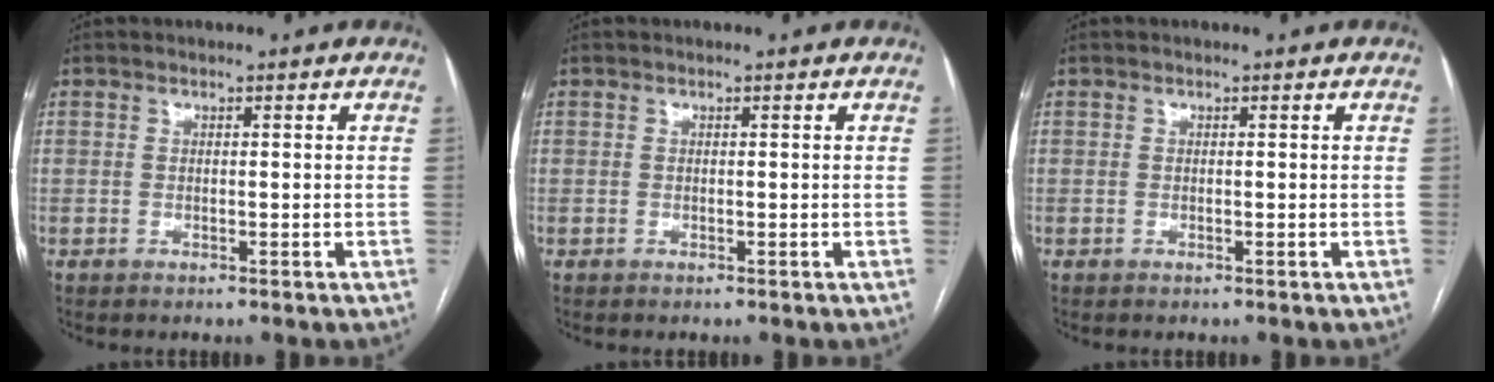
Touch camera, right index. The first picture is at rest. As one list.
[{"total": 0.0}, {"total": 0.0}]